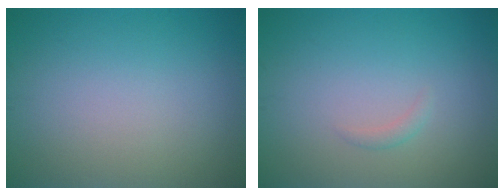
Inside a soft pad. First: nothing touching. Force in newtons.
{"total": 0.7, "press": 0.7, "slide": 0.0}